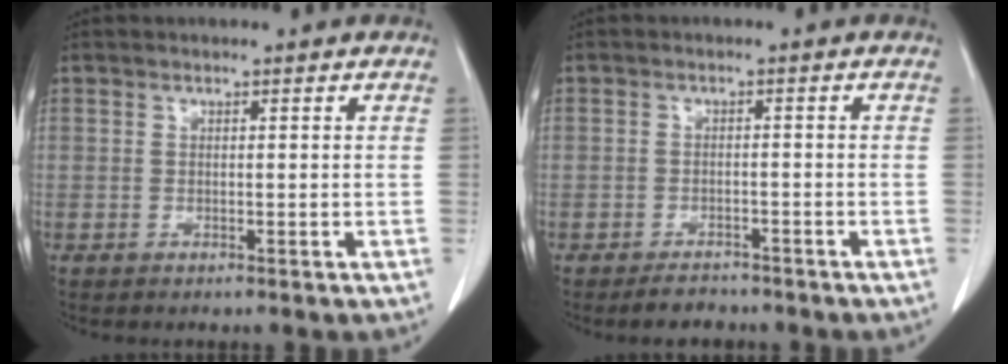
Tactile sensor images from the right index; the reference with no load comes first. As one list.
[{"total": 3.1, "force": [-2.6, 1.6, 0.6], "torque": [-0.013, 0.003, -0.037]}]